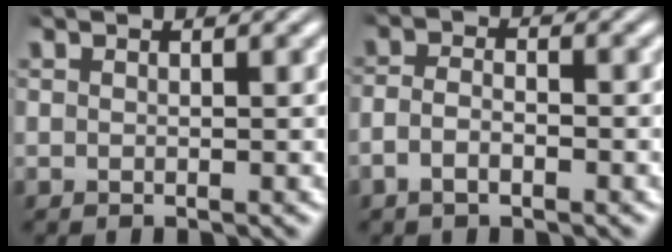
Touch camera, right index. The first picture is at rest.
{"total": 2.4, "force": [-1.3, 1.3, 1.5], "torque": [-0.038, -0.003, -0.024]}